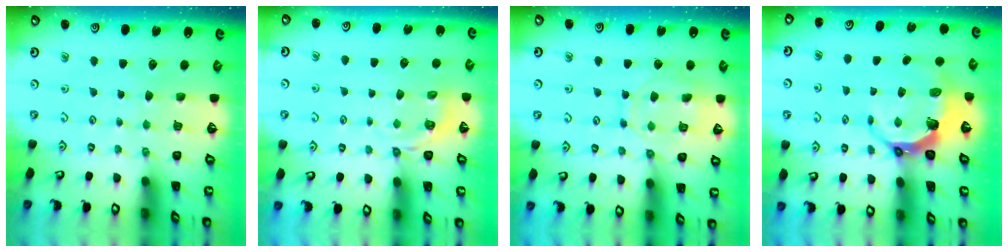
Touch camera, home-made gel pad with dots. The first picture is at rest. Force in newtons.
{"total": 2.8, "press": 2.1, "slide": 1.8}
{"total": 10.5, "press": 10.4, "slide": 1.0}
{"total": 7.0, "press": 5.6, "slide": 4.3}